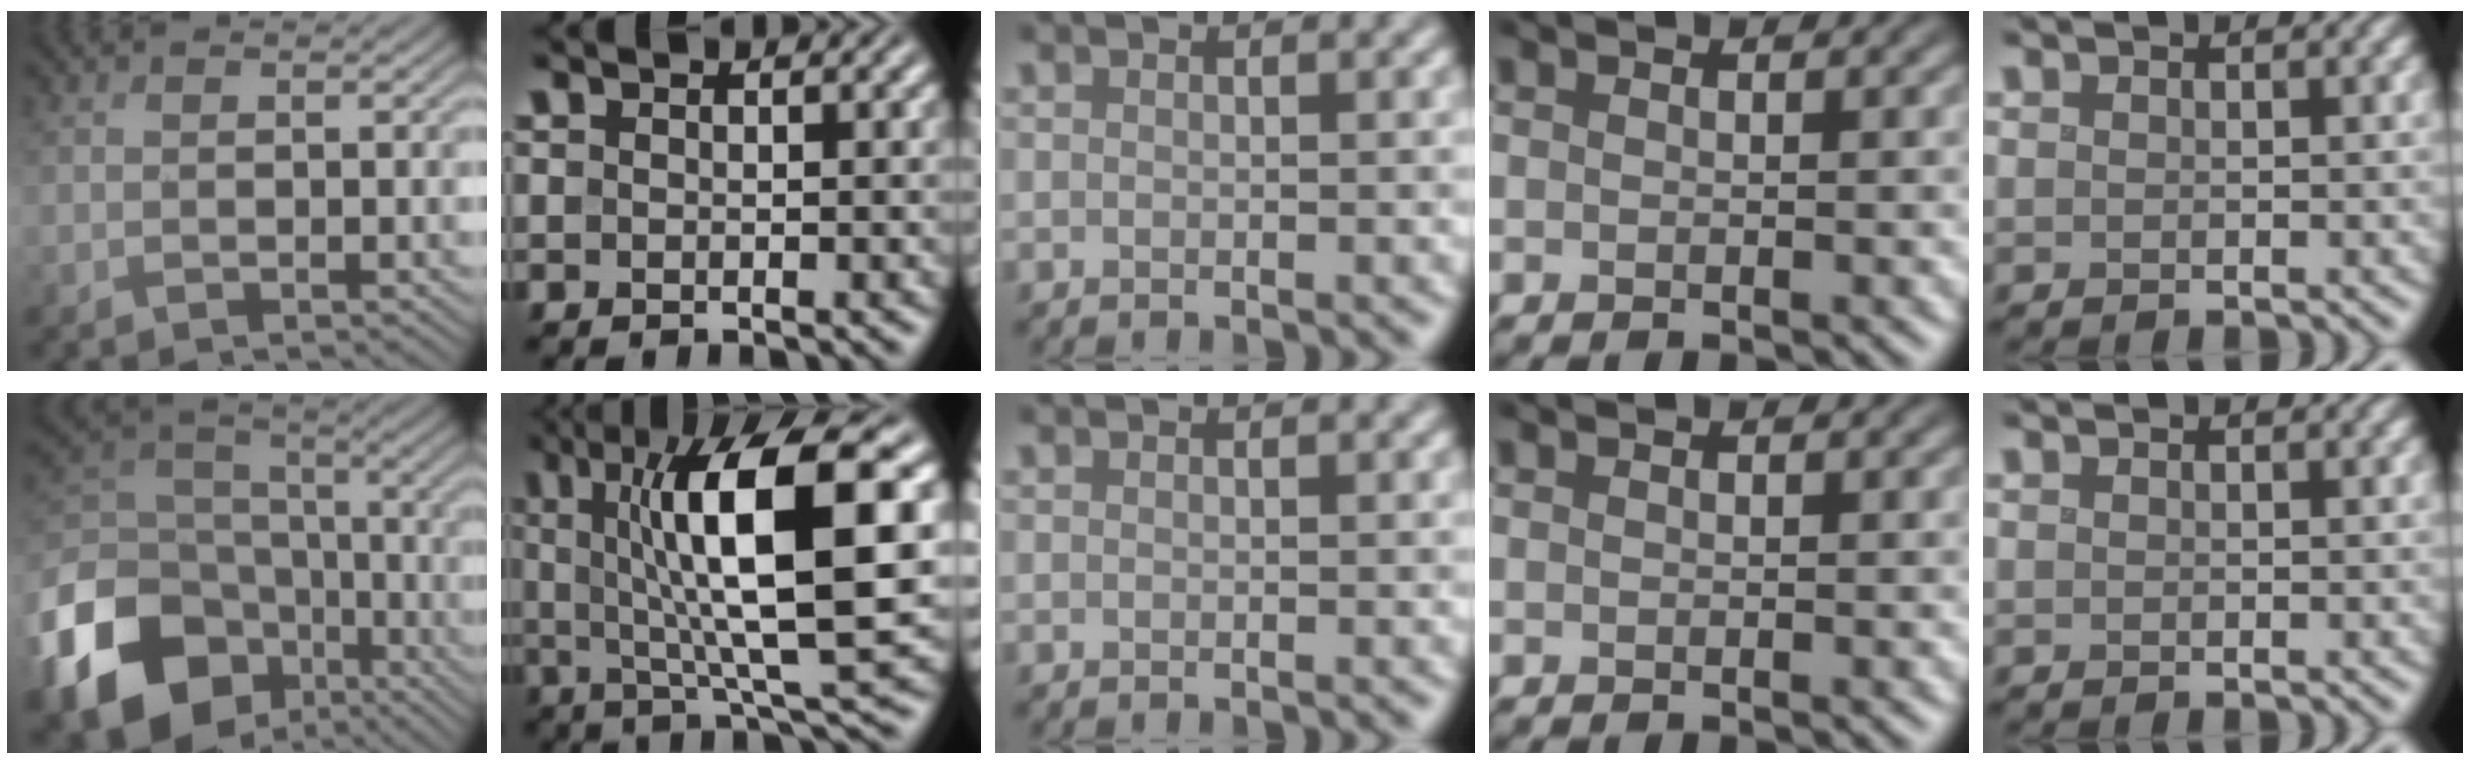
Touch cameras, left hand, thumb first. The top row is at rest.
{"thumb": {"total": 19.3, "force": [-9.4, 14.4, 8.8], "torque": [-0.255, -0.045, -0.154]}, "index": {"total": 12.6, "force": [2.7, 3.0, 12.0], "torque": [-0.178, 0.008, 0.045]}}